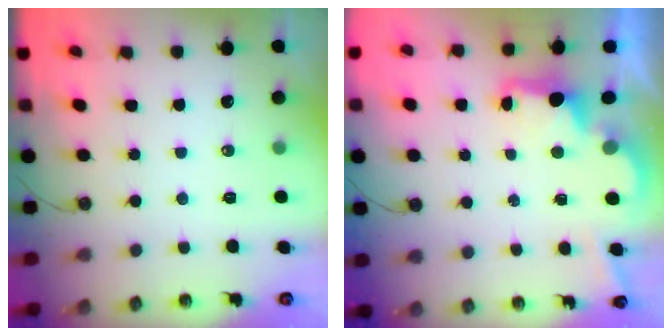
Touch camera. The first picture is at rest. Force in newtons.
{"total": 2.5, "press": 2.3, "slide": 0.8}